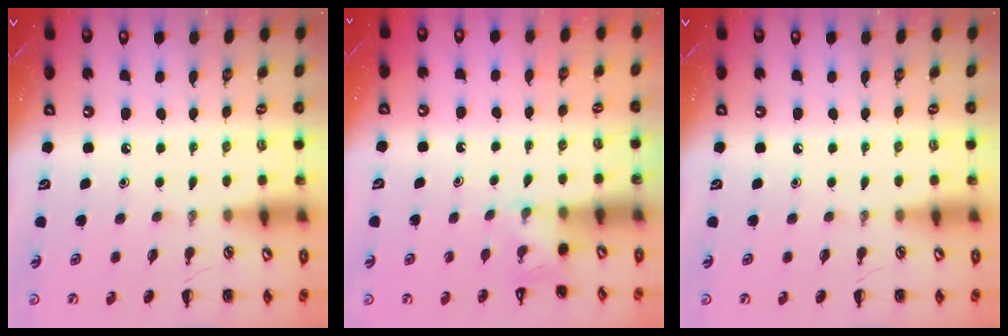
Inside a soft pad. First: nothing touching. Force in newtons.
{"total": 3.5, "press": 3.3, "slide": 1.2}
{"total": 0.0}